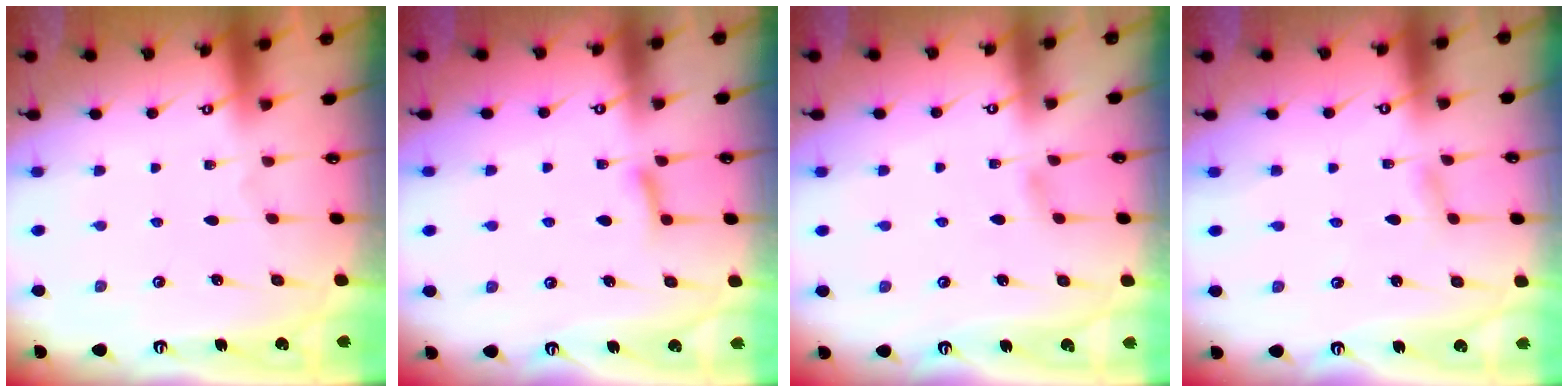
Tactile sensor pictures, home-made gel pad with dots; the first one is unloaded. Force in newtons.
{"total": 6.5, "press": 6.5, "slide": 0.9}
{"total": 3.5, "press": 3.5, "slide": 0.6}
{"total": 2.9, "press": 2.9, "slide": 0.4}